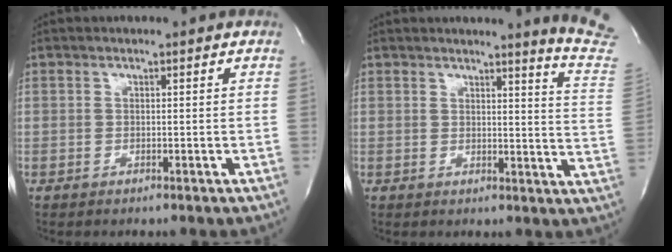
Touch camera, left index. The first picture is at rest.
{"total": 10.4, "force": [9.8, -2.0, 2.7], "torque": [-0.029, -0.112, 0.087]}